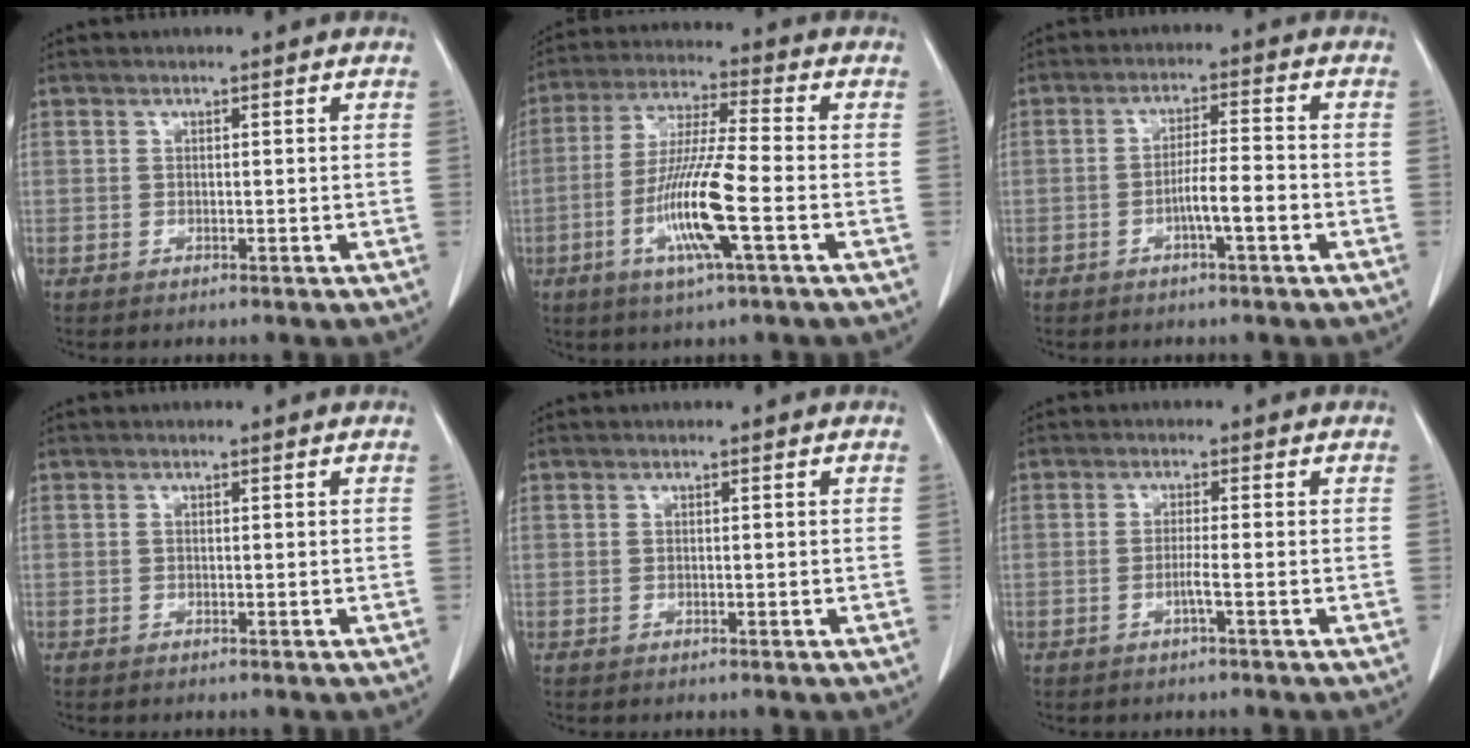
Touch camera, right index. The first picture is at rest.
{"total": 11.8, "force": [-3.9, 0.0, 11.2], "torque": [-0.225, -0.011, -0.078]}
{"total": 4.7, "force": [-2.0, 0.1, 4.3], "torque": [-0.074, 0.006, -0.037]}
{"total": 0.0}
{"total": 0.0}
{"total": 1.7, "force": [-0.9, -0.6, 1.4], "torque": [-0.026, 0.000, -0.020]}